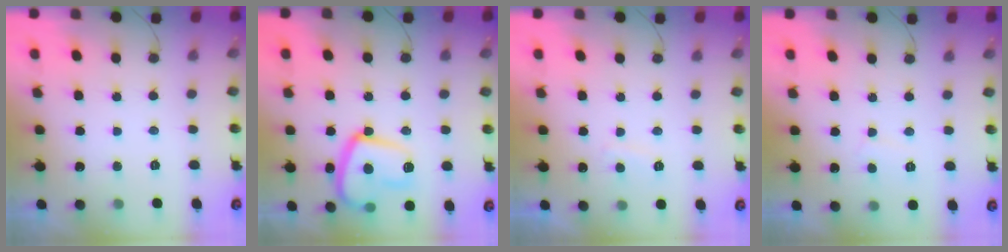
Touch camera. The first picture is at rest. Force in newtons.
{"total": 17.1, "press": 17.0, "slide": 2.0}
{"total": 2.4, "press": 2.3, "slide": 0.7}
{"total": 2.6, "press": 2.6, "slide": 0.2}